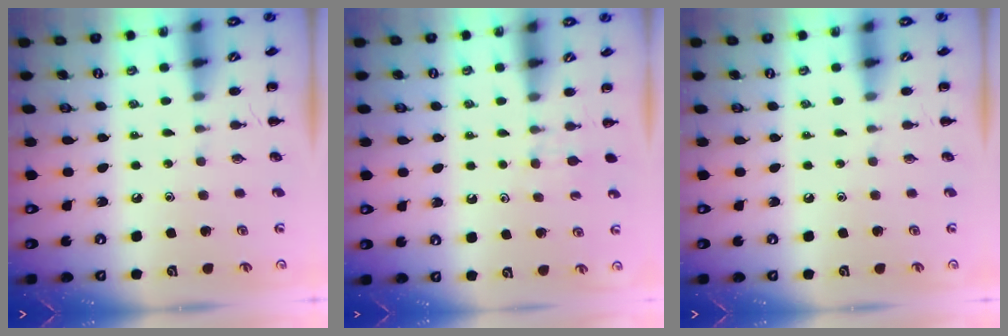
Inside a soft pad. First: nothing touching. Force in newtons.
{"total": 3.6, "press": 3.4, "slide": 1.2}
{"total": 0.0}